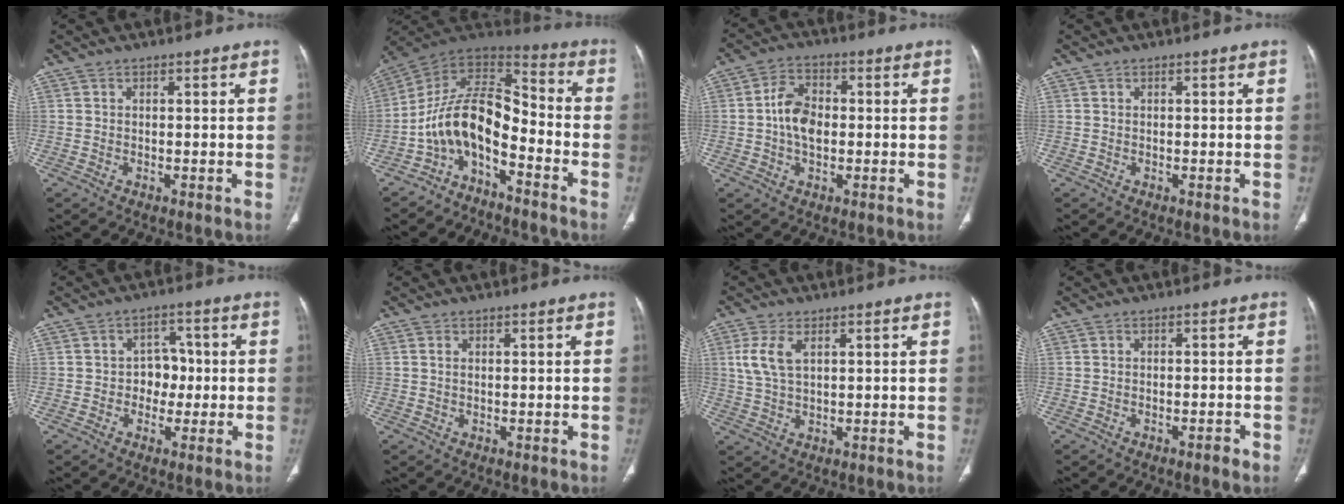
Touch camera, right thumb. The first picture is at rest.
{"total": 12.5, "force": [-6.4, 6.1, 8.9], "torque": [-0.139, 0.100, -0.124]}
{"total": 7.4, "force": [-0.2, 4.9, 5.4], "torque": [-0.090, 0.015, -0.010]}
{"total": 0.0}
{"total": 5.2, "force": [-0.6, 4.3, 2.8], "torque": [0.002, 0.016, -0.016]}
{"total": 0.7, "force": [0.2, 0.4, 0.6], "torque": [-0.017, 0.004, 0.005]}
{"total": 5.5, "force": [1.9, 2.6, 4.4], "torque": [-0.109, 0.002, 0.044]}
{"total": 1.3, "force": [-1.0, 0.3, 0.8], "torque": [-0.011, 0.004, -0.015]}